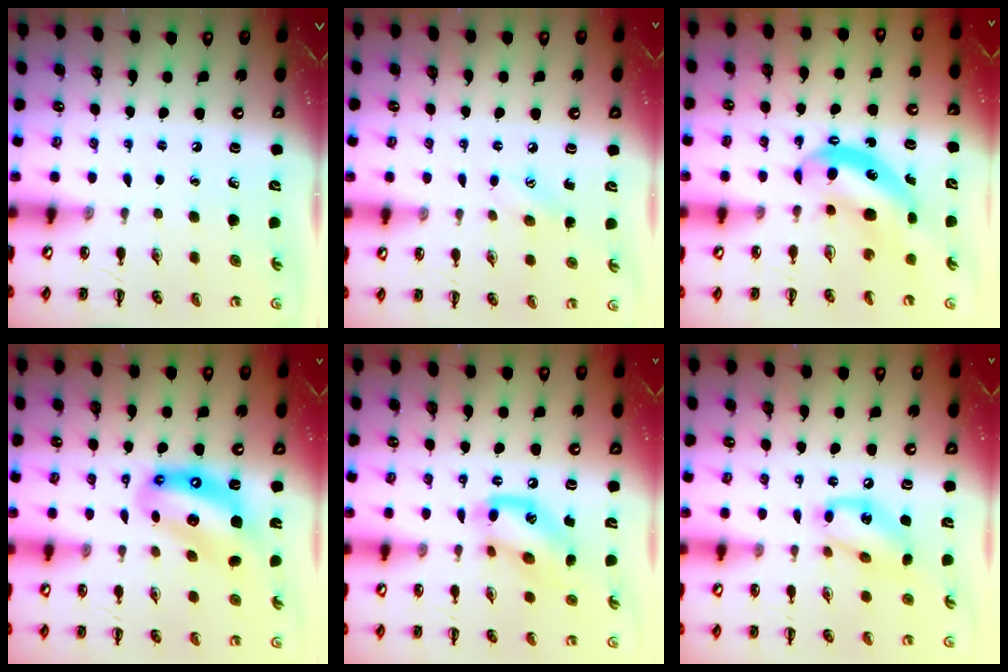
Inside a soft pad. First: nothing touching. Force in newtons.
{"total": 6.8, "press": 6.5, "slide": 1.7}
{"total": 7.1, "press": 7.0, "slide": 1.2}
{"total": 12.4, "press": 12.0, "slide": 3.3}
{"total": 13.0, "press": 12.9, "slide": 1.0}
{"total": 12.7, "press": 12.5, "slide": 2.2}